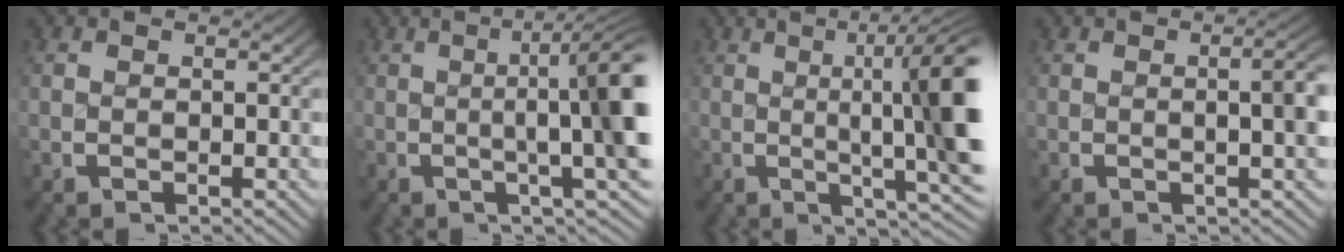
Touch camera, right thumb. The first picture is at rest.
{"total": 11.3, "force": [1.6, 3.8, 10.5], "torque": [-0.116, 0.021, 0.011]}
{"total": 14.0, "force": [2.1, 5.7, 12.7], "torque": [-0.150, 0.006, 0.019]}
{"total": 4.0, "force": [0.1, 1.2, 3.8], "torque": [-0.043, 0.004, 0.000]}